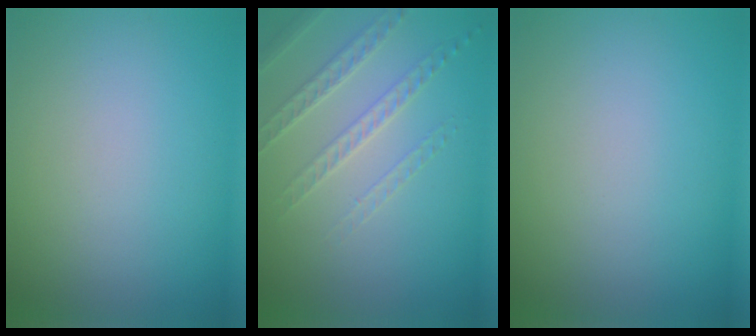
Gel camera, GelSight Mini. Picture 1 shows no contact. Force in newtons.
{"total": 1.9, "press": 1.7, "slide": 0.8}
{"total": 0.0}